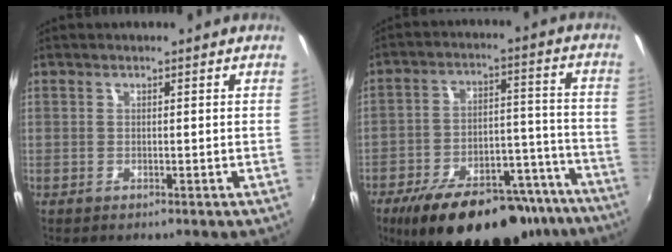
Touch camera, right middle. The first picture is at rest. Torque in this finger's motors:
{"motor_torque": [1.29, -0.85, 0.43, 0.21]}